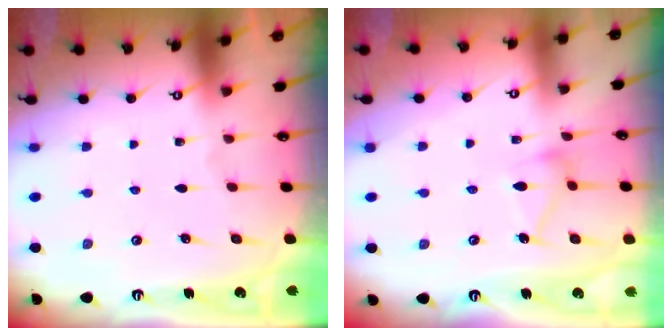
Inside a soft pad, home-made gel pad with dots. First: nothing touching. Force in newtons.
{"total": 10.4, "press": 10.4, "slide": 0.4}